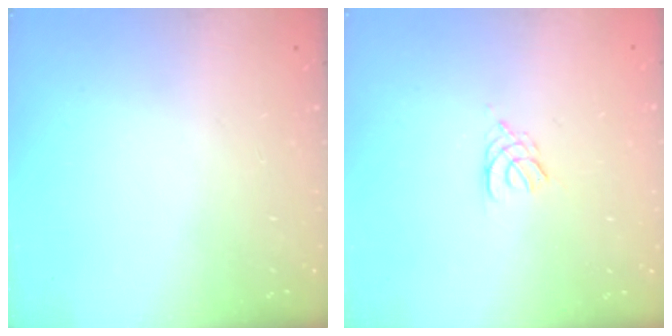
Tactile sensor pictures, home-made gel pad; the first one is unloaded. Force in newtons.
{"total": 2.6, "press": 2.5, "slide": 0.5}